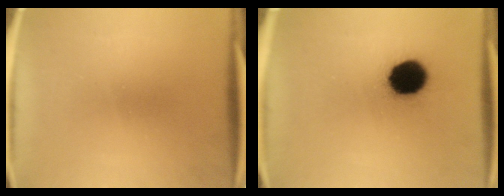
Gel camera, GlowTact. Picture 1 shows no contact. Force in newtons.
{"total": 13.6}